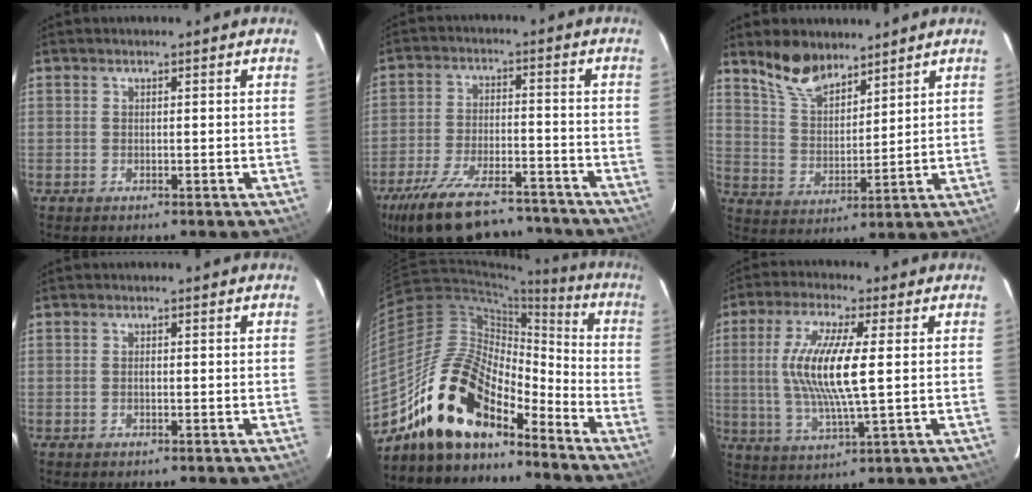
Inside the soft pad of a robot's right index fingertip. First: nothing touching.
{"total": 21.4, "force": [-17.5, 7.5, 9.8], "torque": [-0.207, -0.013, -0.262]}
{"total": 9.4, "force": [7.5, 3.9, 4.1], "torque": [-0.078, 0.011, 0.150]}
{"total": 0.5, "force": [-0.2, 0.3, 0.4], "torque": [-0.006, 0.000, -0.003]}
{"total": 18.2, "force": [-13.7, 7.7, 9.3], "torque": [-0.179, 0.013, -0.256]}
{"total": 12.8, "force": [1.1, 2.1, 12.6], "torque": [-0.247, -0.003, 0.022]}